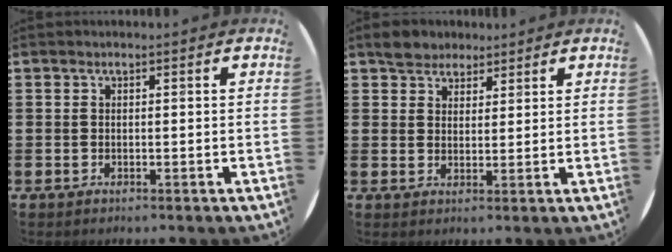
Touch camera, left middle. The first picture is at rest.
{"total": 3.4, "force": [2.9, 1.7, -0.1], "torque": [-0.001, 0.006, 0.055]}